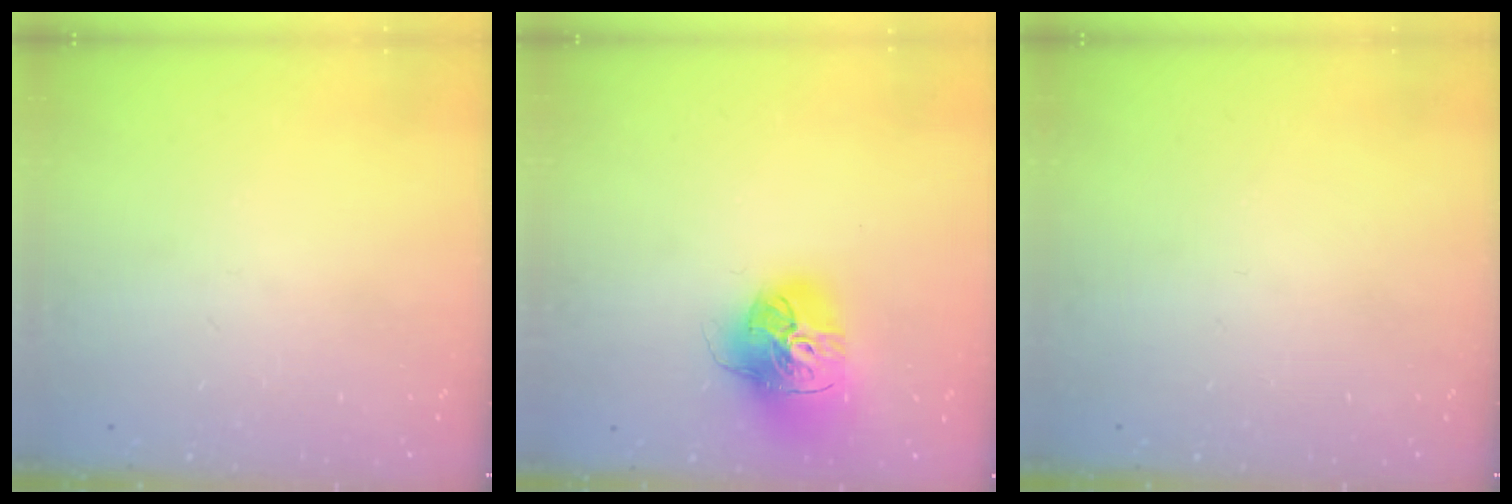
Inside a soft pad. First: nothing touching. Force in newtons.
{"total": 17.5, "press": 17.3, "slide": 2.0}
{"total": 0.0}